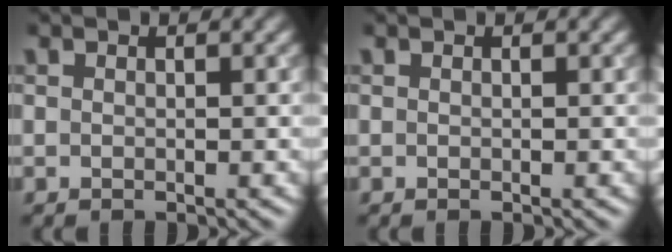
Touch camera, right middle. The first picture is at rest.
{"total": 0.0}